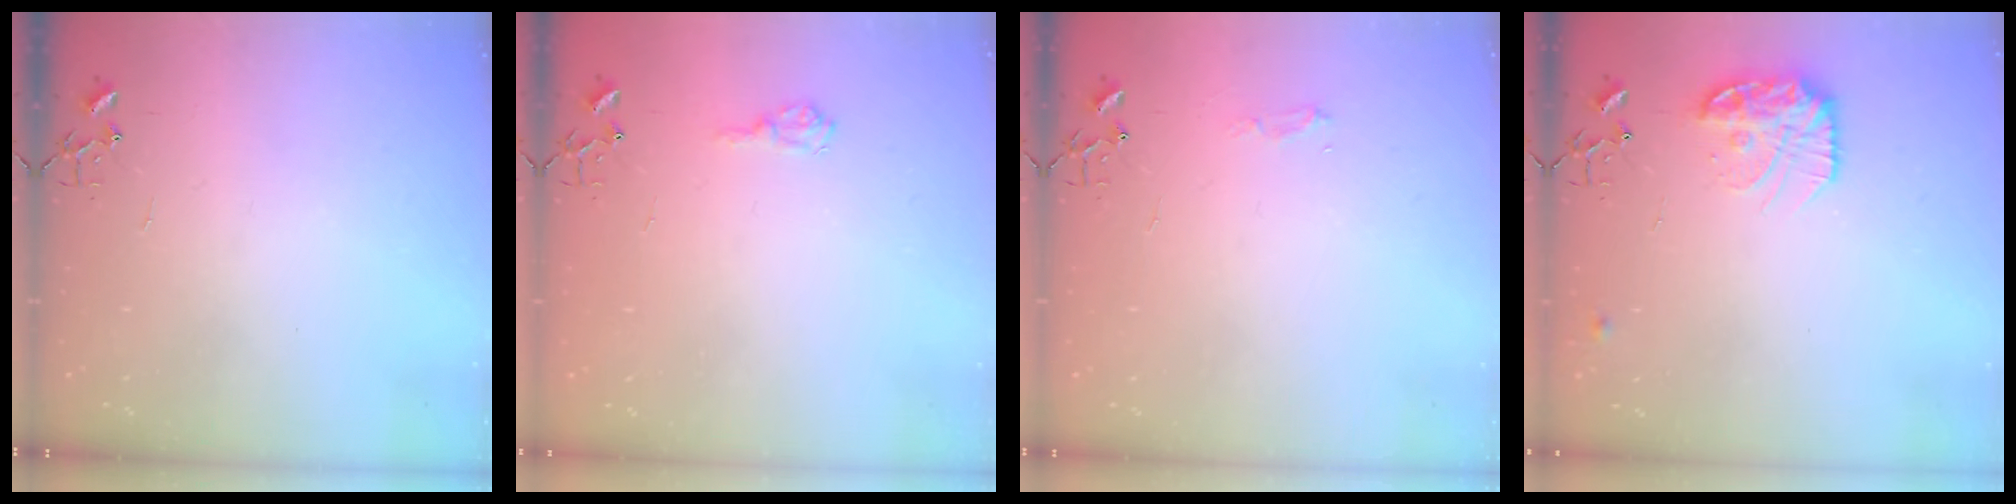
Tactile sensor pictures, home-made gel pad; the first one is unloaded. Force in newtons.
{"total": 8.4, "press": 8.4, "slide": 0.8}
{"total": 5.6, "press": 5.6, "slide": 0.7}
{"total": 15.5, "press": 15.5, "slide": 1.1}